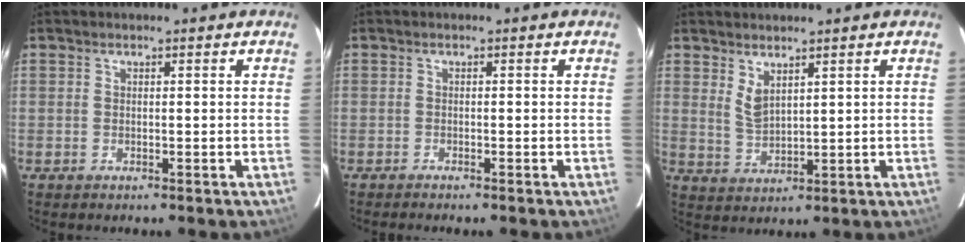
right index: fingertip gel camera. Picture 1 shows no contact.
{"total": 0.9, "force": [-0.8, -0.1, 0.3], "torque": [-0.008, -0.003, -0.013]}
{"total": 3.6, "force": [2.7, 1.1, 2.1], "torque": [-0.040, -0.006, 0.055]}